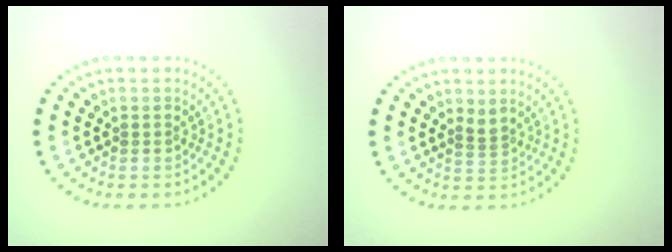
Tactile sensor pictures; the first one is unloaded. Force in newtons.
{"total": 1.0, "press": 0.6, "slide": 0.8}